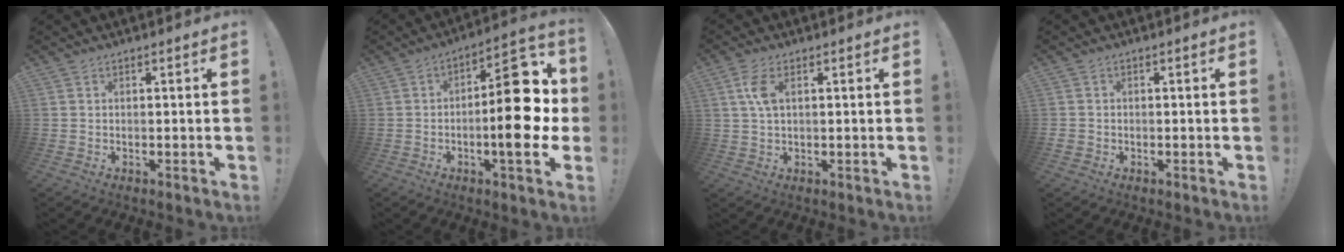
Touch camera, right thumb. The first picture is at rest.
{"total": 20.2, "force": [-1.5, 7.8, 18.5], "torque": [-0.229, 0.009, -0.020]}
{"total": 5.7, "force": [1.6, 2.6, 4.8], "torque": [-0.091, -0.001, 0.025]}
{"total": 1.4, "force": [-0.6, 1.2, 0.3], "torque": [-0.004, 0.005, -0.012]}